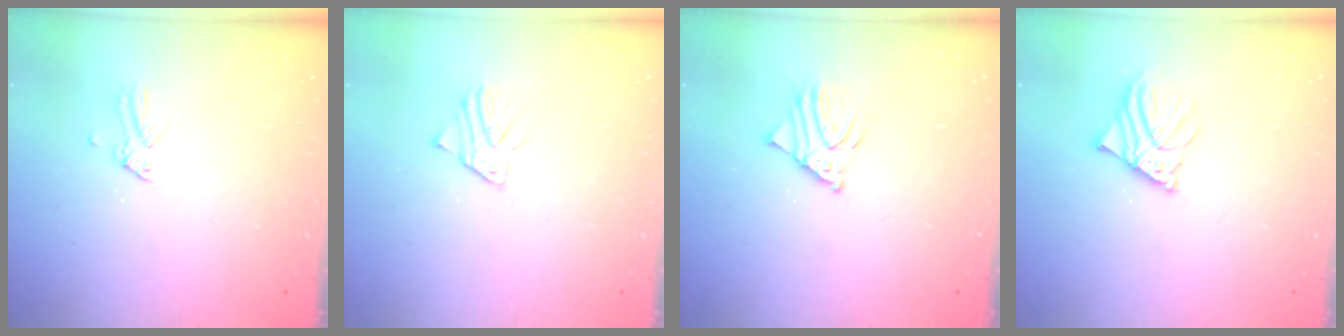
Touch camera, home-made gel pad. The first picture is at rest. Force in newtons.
{"total": 1.5, "press": 1.5, "slide": 0.2}
{"total": 3.3, "press": 3.2, "slide": 0.3}
{"total": 5.4, "press": 5.4, "slide": 0.6}